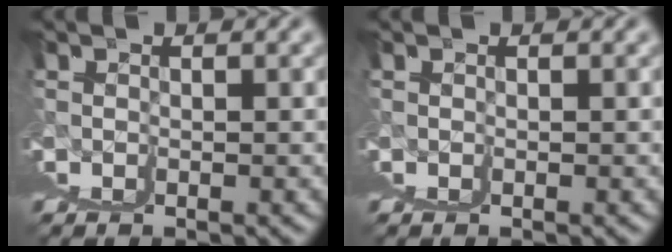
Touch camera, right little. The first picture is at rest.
{"total": 0.0}